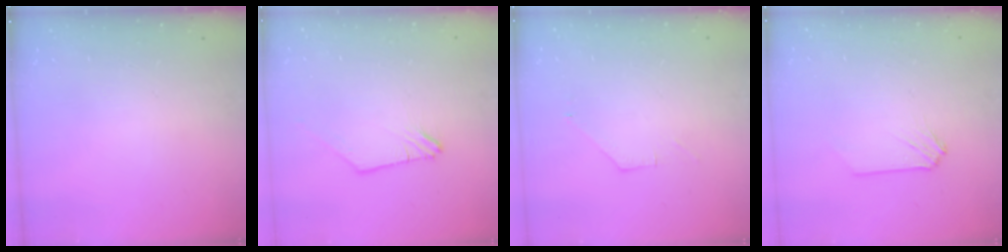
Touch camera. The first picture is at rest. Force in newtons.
{"total": 0.0}
{"total": 1.0, "press": 1.0, "slide": 0.2}
{"total": 0.0}